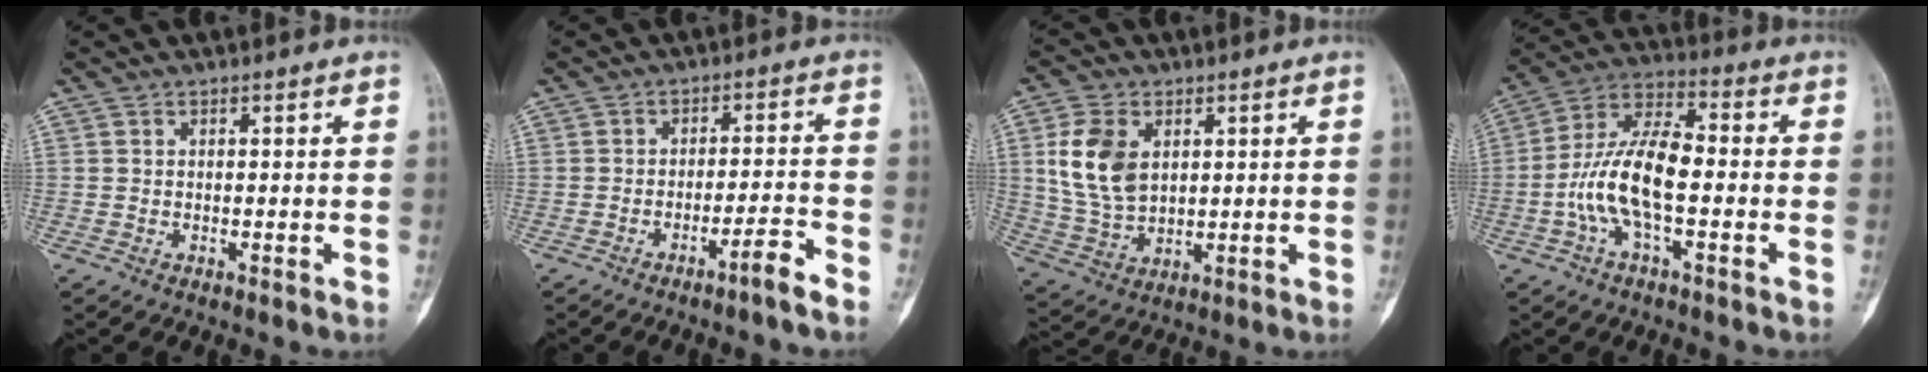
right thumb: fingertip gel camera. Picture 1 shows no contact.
{"total": 4.6, "force": [-3.3, -0.2, 3.1], "torque": [-0.059, 0.028, -0.054]}
{"total": 11.5, "force": [2.9, 7.6, 8.1], "torque": [-0.151, -0.009, 0.066]}
{"total": 13.1, "force": [-2.5, 5.2, 11.8], "torque": [-0.239, 0.042, -0.052]}